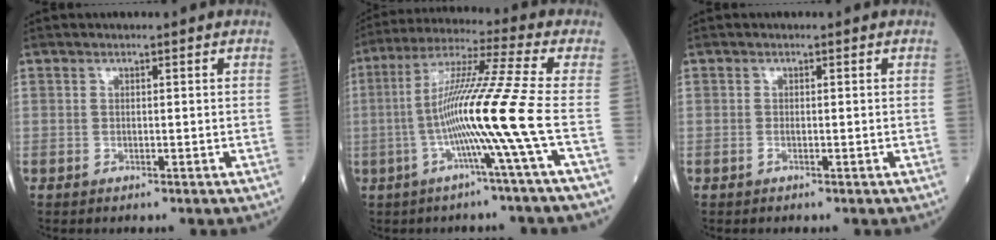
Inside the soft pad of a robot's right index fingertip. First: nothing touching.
{"total": 13.4, "force": [-3.2, -3.2, 12.6], "torque": [-0.236, 0.002, -0.065]}
{"total": 0.5, "force": [-0.1, 0.1, 0.5], "torque": [-0.012, -0.001, -0.002]}